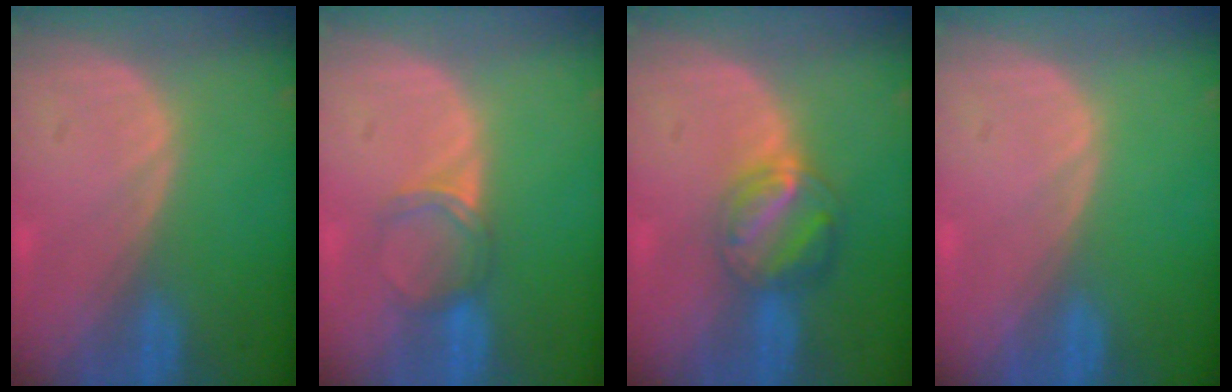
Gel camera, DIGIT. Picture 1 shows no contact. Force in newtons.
{"total": 3.4, "press": 3.0, "slide": 1.6}
{"total": 6.4, "press": 5.7, "slide": 2.9}
{"total": 0.0}